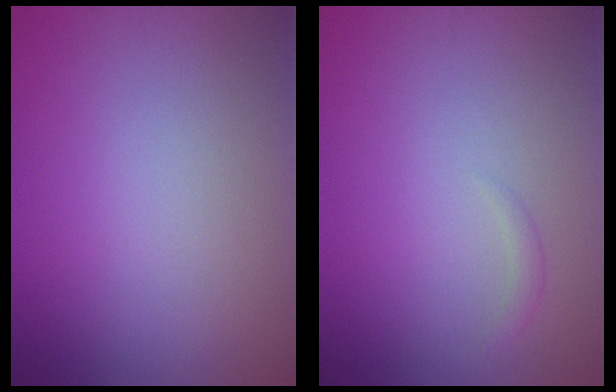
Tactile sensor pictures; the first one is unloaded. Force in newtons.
{"total": 0.7, "press": 0.7, "slide": 0.1}